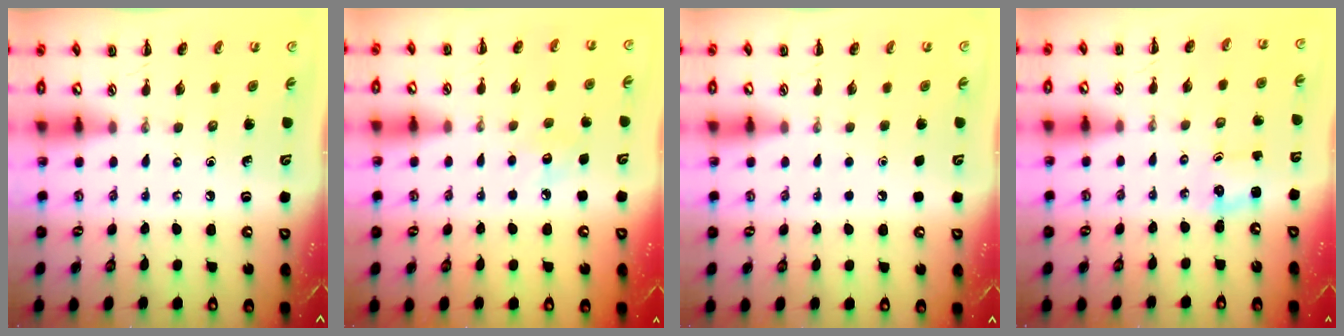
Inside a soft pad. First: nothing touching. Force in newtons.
{"total": 6.5, "press": 6.3, "slide": 1.8}
{"total": 1.8, "press": 1.8, "slide": 0.1}
{"total": 1.1, "press": 1.1, "slide": 0.4}